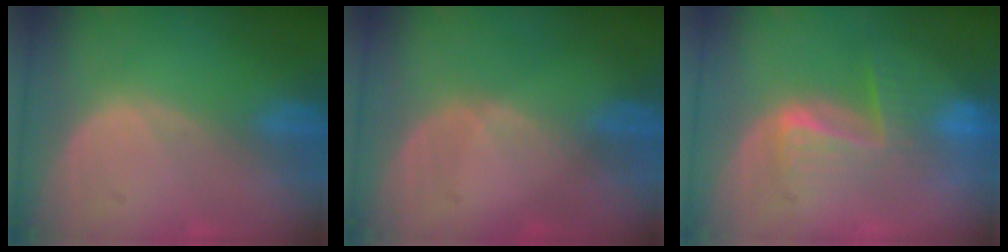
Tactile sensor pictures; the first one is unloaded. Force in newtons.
{"total": 0.7, "press": 0.5, "slide": 0.5}
{"total": 6.7, "press": 6.5, "slide": 1.4}